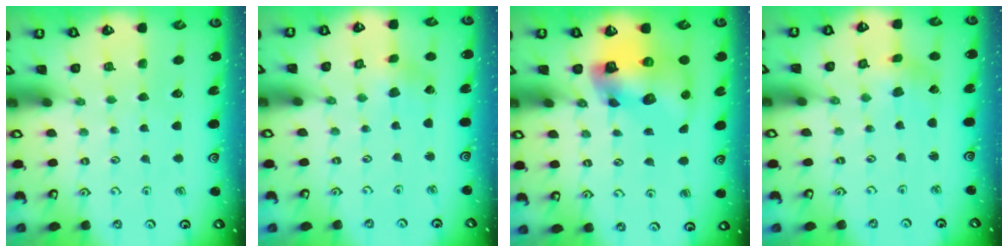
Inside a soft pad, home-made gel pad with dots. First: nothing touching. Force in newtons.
{"total": 1.9, "press": 1.9, "slide": 0.2}
{"total": 13.8, "press": 13.6, "slide": 2.3}
{"total": 0.8, "press": 0.8, "slide": 0.2}